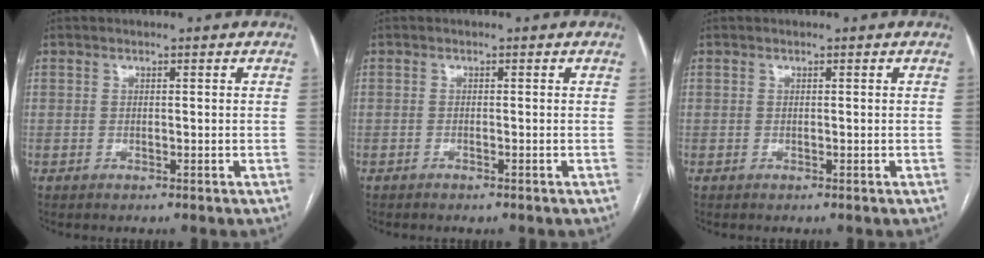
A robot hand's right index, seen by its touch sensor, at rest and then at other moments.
{"total": 0.6, "force": [-0.5, 0.1, 0.3], "torque": [-0.010, -0.002, -0.007]}
{"total": 0.0}